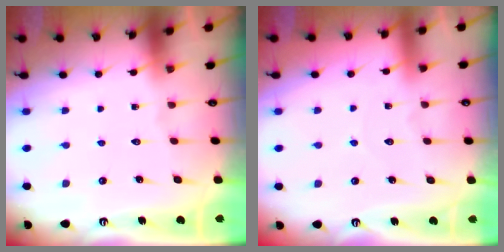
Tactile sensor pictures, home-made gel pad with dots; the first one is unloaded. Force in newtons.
{"total": 2.1, "press": 2.1, "slide": 0.2}